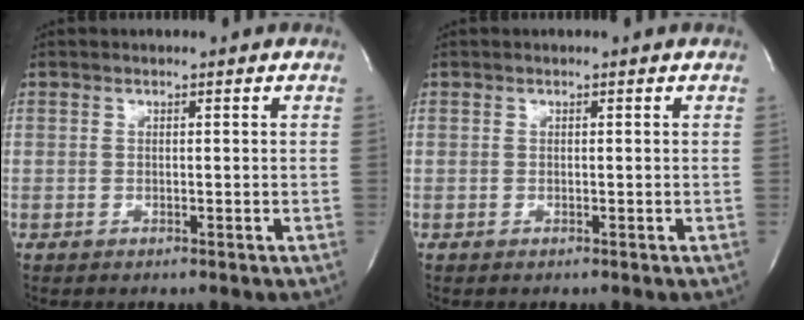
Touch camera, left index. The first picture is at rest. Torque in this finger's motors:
{"motor_torque": [-0.04, 0.04, 0.01, 0.00]}